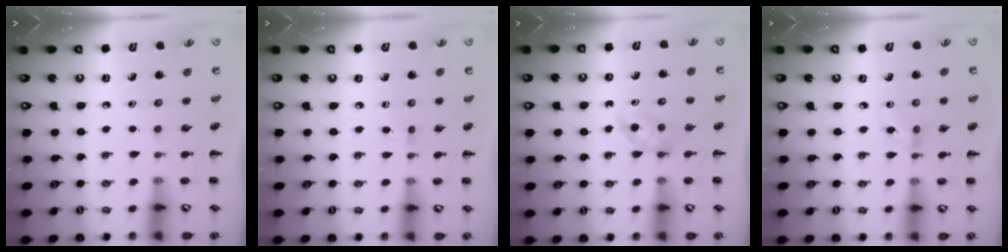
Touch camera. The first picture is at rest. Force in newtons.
{"total": 2.7, "press": 2.5, "slide": 1.2}
{"total": 3.8, "press": 3.4, "slide": 1.7}
{"total": 3.1, "press": 2.9, "slide": 1.2}